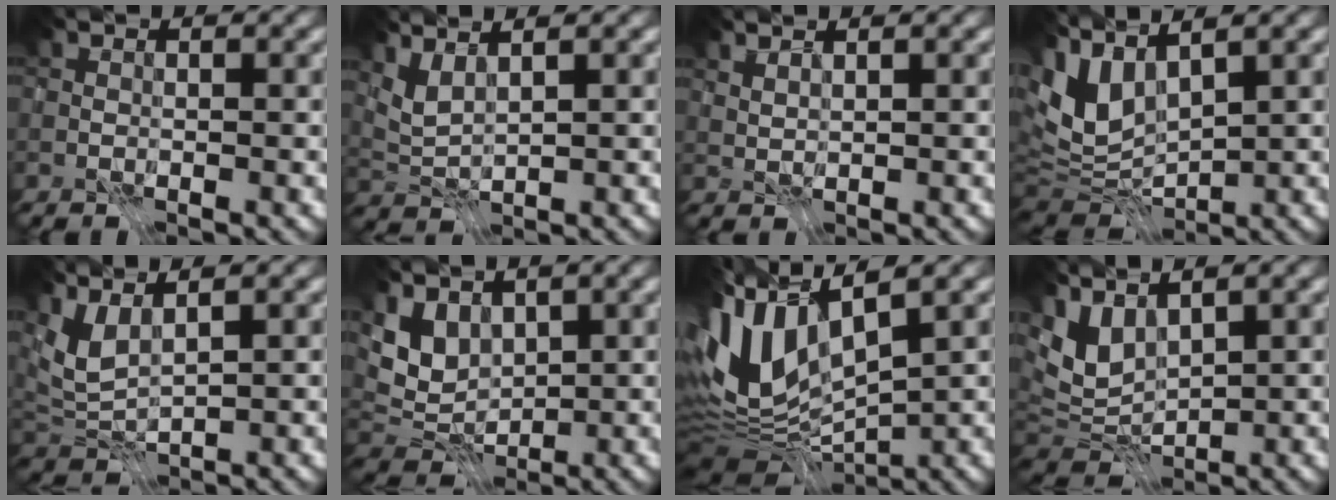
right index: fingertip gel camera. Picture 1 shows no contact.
{"total": 2.2, "force": [1.6, 0.3, 1.4], "torque": [-0.042, -0.003, 0.038]}
{"total": 1.4, "force": [1.2, 0.1, 0.7], "torque": [-0.013, -0.003, 0.027]}
{"total": 7.0, "force": [2.5, 3.5, 5.5], "torque": [-0.127, -0.005, 0.046]}
{"total": 3.3, "force": [1.6, 1.2, 2.6], "torque": [-0.068, -0.001, 0.034]}
{"total": 5.0, "force": [1.8, 3.3, 3.4], "torque": [-0.074, -0.005, 0.030]}
{"total": 10.1, "force": [-0.3, 4.9, 8.9], "torque": [-0.198, 0.001, -0.009]}
{"total": 6.1, "force": [2.5, 3.1, 4.7], "torque": [-0.104, -0.002, 0.048]}